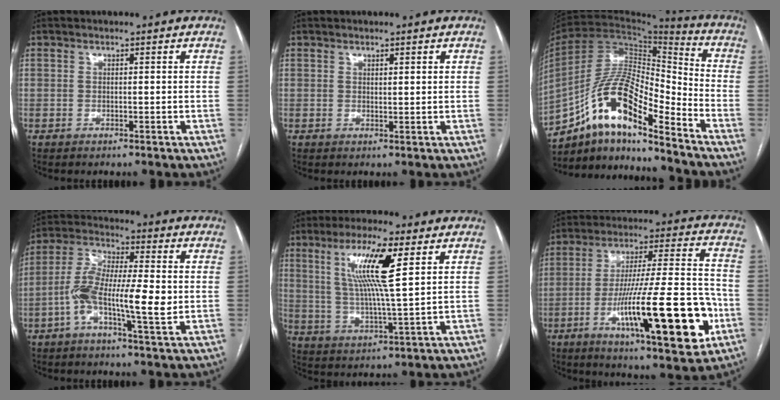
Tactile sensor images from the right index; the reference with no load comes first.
{"total": 1.2, "force": [0.7, 0.1, 0.9], "torque": [-0.018, -0.002, 0.012]}
{"total": 15.6, "force": [-10.3, 3.3, 11.2], "torque": [-0.209, 0.033, -0.178]}
{"total": 11.7, "force": [-2.1, 2.1, 11.3], "torque": [-0.221, 0.012, -0.045]}
{"total": 11.4, "force": [4.3, 0.3, 10.5], "torque": [-0.203, 0.002, 0.078]}
{"total": 23.0, "force": [-7.7, 2.8, 21.5], "torque": [-0.325, -0.008, -0.114]}